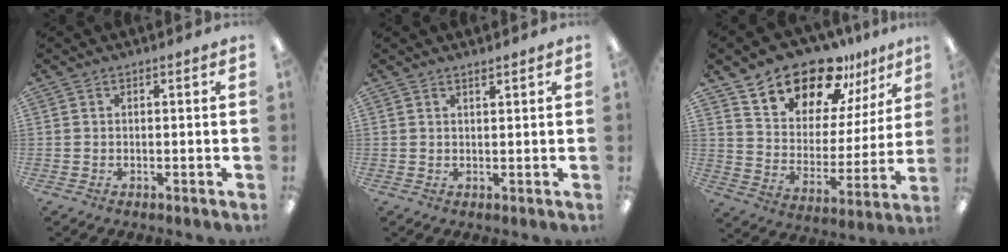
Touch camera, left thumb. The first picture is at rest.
{"total": 1.2, "force": [1.2, 0.2, 0.4], "torque": [-0.009, -0.002, 0.022]}
{"total": 16.8, "force": [14.4, 7.3, 4.7], "torque": [-0.096, -0.117, 0.263]}